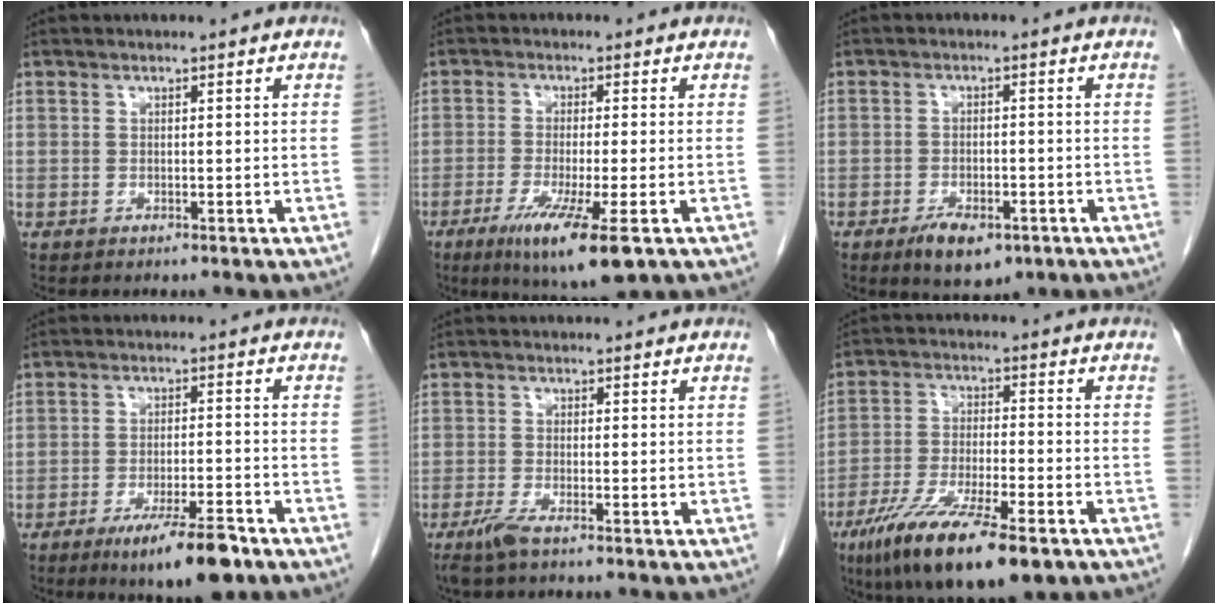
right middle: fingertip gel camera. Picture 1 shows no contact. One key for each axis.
{"total": 9.9, "fx": -5.1, "fy": 0.7, "fz": 8.4, "tx": -0.149, "ty": -0.031, "tz": -0.080}
{"total": 6.4, "fx": -3.8, "fy": 2.9, "fz": 4.2, "tx": -0.066, "ty": -0.003, "tz": -0.052}
{"total": 9.1, "fx": -6.0, "fy": 1.5, "fz": 6.7, "tx": -0.107, "ty": -0.013, "tz": -0.092}
{"total": 2.6, "fx": -1.8, "fy": 0.1, "fz": 1.9, "tx": -0.045, "ty": -0.007, "tz": -0.039}
{"total": 15.2, "fx": -9.4, "fy": 3.0, "fz": 11.5, "tx": -0.204, "ty": -0.032, "tz": -0.160}